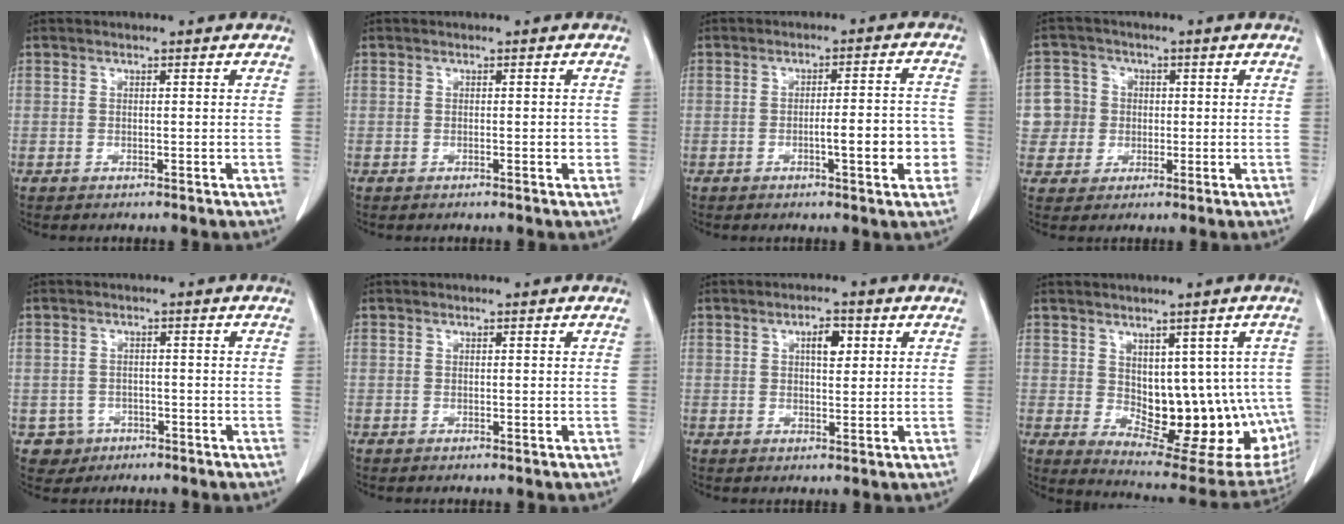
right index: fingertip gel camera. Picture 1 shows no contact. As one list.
[{"total": 1.3, "force": [-0.3, 0.5, 1.1], "torque": [-0.012, 0.001, -0.004]}, {"total": 7.5, "force": [-2.2, 1.3, 7.1], "torque": [-0.092, 0.015, -0.025]}, {"total": 6.0, "force": [0.1, 5.9, 0.4], "torque": [-0.006, 0.020, 0.006]}, {"total": 3.3, "force": [-1.5, 3.0, -0.1], "torque": [0.008, 0.014, -0.020]}, {"total": 0.0}, {"total": 3.5, "force": [1.2, 1.4, 2.9], "torque": [-0.044, 0.003, 0.018]}, {"total": 15.9, "force": [-1.2, 8.4, 13.4], "torque": [-0.145, 0.000, 0.007]}]